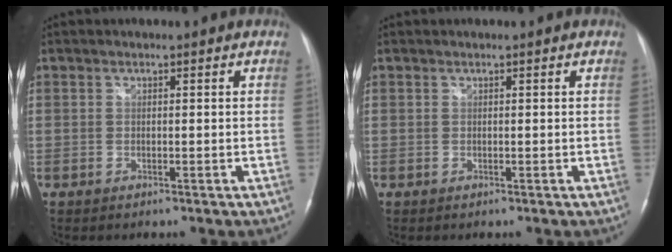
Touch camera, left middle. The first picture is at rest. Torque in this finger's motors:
{"motor_torque": [0.09, -0.09, 0.07, 0.00]}